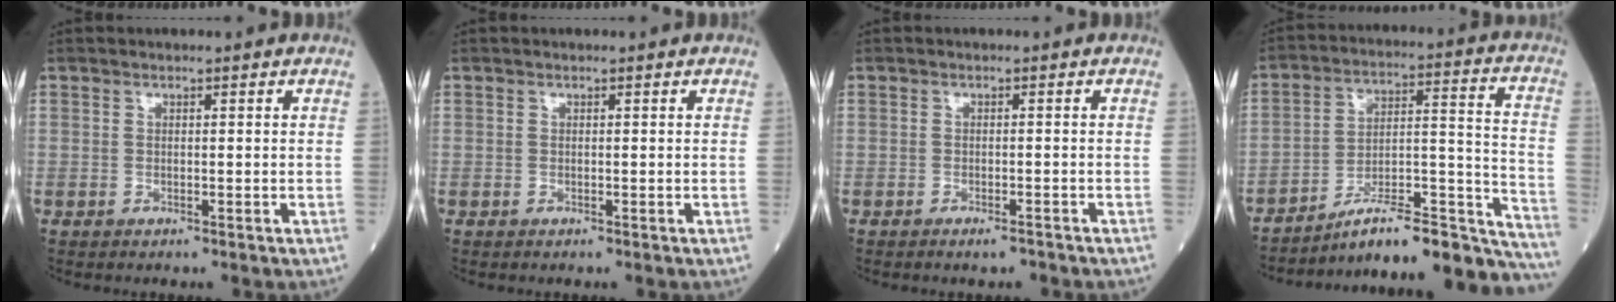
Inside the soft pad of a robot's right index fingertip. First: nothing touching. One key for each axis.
{"total": 0.0}
{"total": 1.6, "fx": -1.4, "fy": 0.3, "fz": 0.8, "tx": -0.014, "ty": 0.000, "tz": -0.018}
{"total": 23.6, "fx": -20.9, "fy": 3.3, "fz": 10.5, "tx": -0.075, "ty": 0.039, "tz": -0.305}